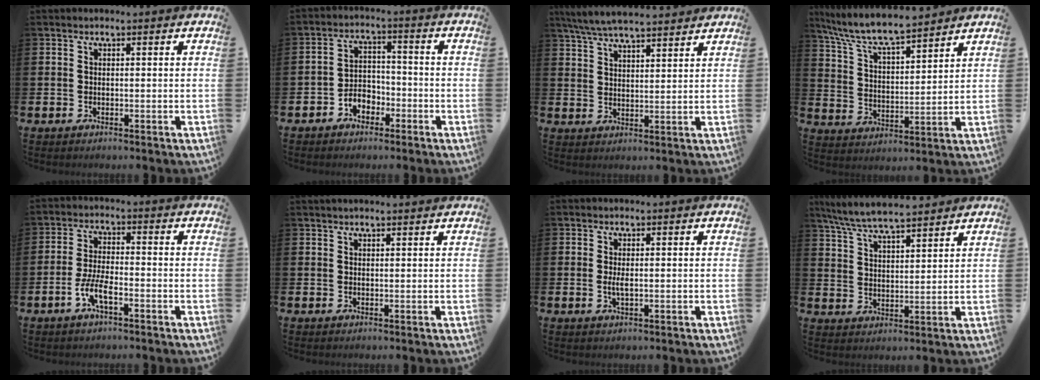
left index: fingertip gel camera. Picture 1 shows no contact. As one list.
[{"total": 3.4, "force": [-2.3, 2.3, 1.1], "torque": [-0.027, 0.006, -0.050]}, {"total": 6.4, "force": [6.0, 0.7, 1.8], "torque": [-0.058, -0.022, 0.112]}, {"total": 8.2, "force": [7.6, 0.9, 2.8], "torque": [-0.087, -0.048, 0.135]}, {"total": 4.4, "force": [-2.0, 1.1, 3.7], "torque": [-0.083, -0.004, -0.041]}, {"total": 1.4, "force": [1.4, 0.1, 0.4], "torque": [0.003, -0.005, 0.022]}, {"total": 1.5, "force": [0.1, 0.4, 1.5], "torque": [-0.021, -0.003, -0.001]}, {"total": 6.9, "force": [6.6, 0.7, 2.0], "torque": [-0.065, -0.030, 0.120]}]